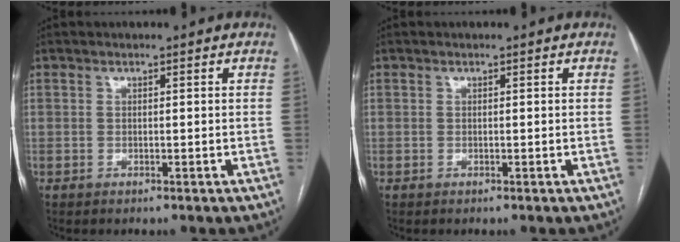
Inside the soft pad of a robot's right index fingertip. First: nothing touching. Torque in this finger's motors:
{"motor_torque": [0.00, 0.00, 0.03, 0.00]}